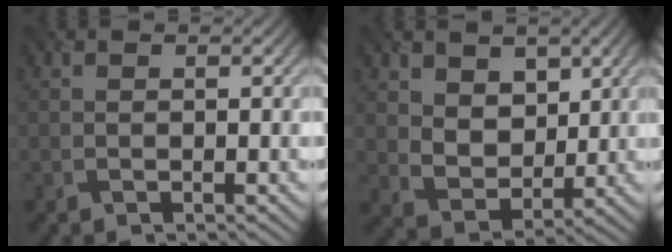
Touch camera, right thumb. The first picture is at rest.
{"total": 6.0, "force": [2.8, 4.5, 2.9], "torque": [-0.090, -0.025, 0.047]}